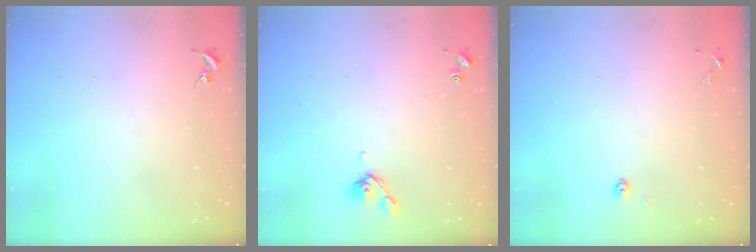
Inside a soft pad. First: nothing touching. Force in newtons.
{"total": 5.6, "press": 5.6, "slide": 0.8}
{"total": 2.9, "press": 2.8, "slide": 1.0}